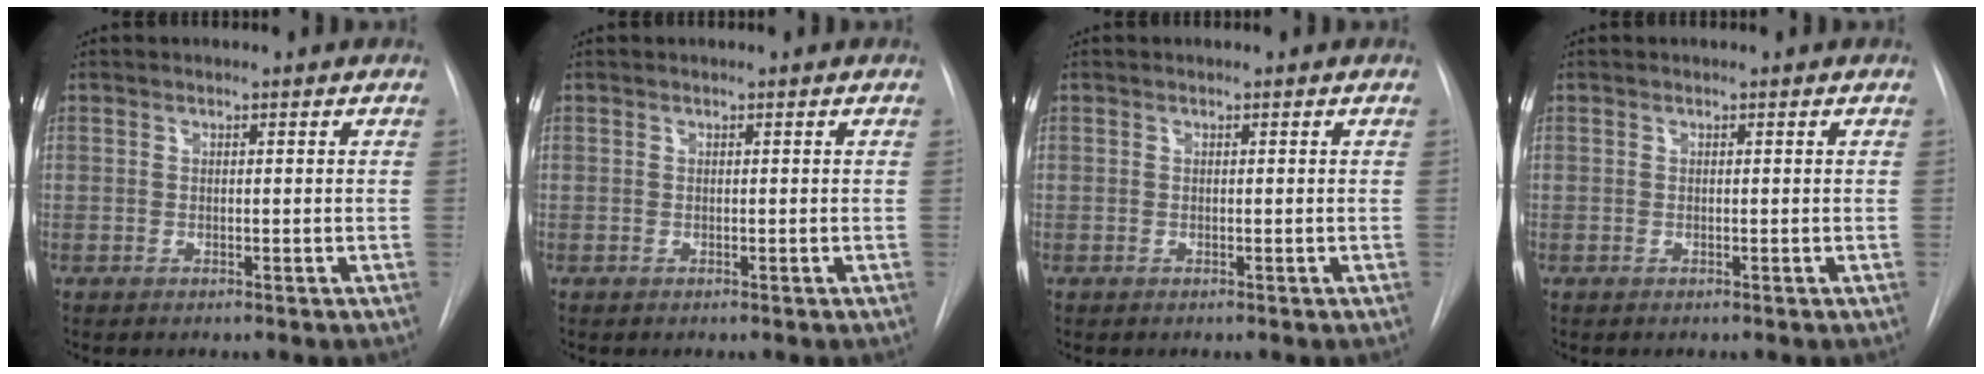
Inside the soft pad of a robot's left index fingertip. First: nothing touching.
{"total": 0.0}
{"total": 0.0}
{"total": 0.0}